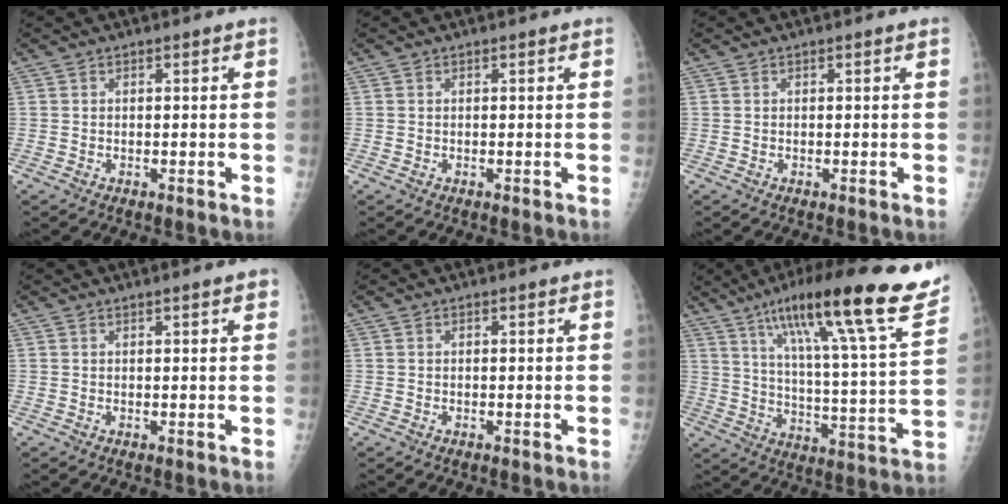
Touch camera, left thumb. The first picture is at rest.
{"total": 0.0}
{"total": 0.0}
{"total": 2.1, "force": [1.3, 0.4, 1.5], "torque": [-0.018, -0.003, 0.015]}
{"total": 0.0}
{"total": 26.8, "force": [17.4, 3.0, 20.1], "torque": [-0.295, -0.050, 0.263]}